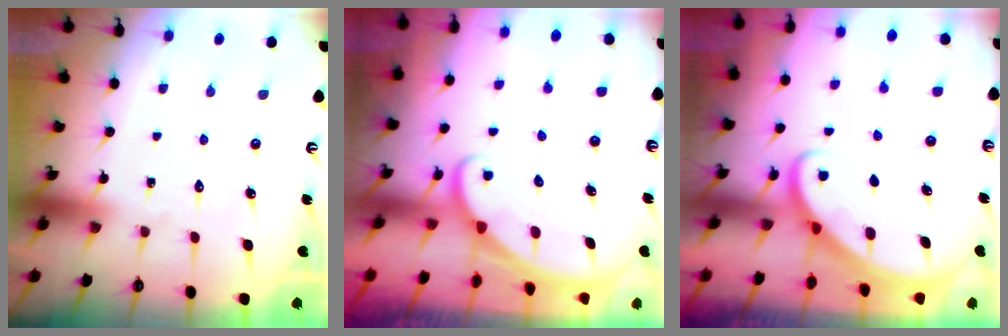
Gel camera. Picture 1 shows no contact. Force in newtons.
{"total": 1.8, "press": 1.8, "slide": 0.1}
{"total": 2.8, "press": 2.8, "slide": 0.2}